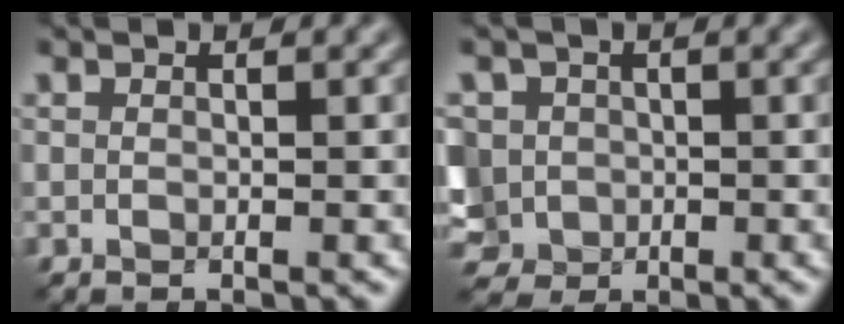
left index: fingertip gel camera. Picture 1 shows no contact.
{"total": 6.3, "force": [-1.2, 5.4, 2.9], "torque": [-0.061, 0.013, -0.041]}